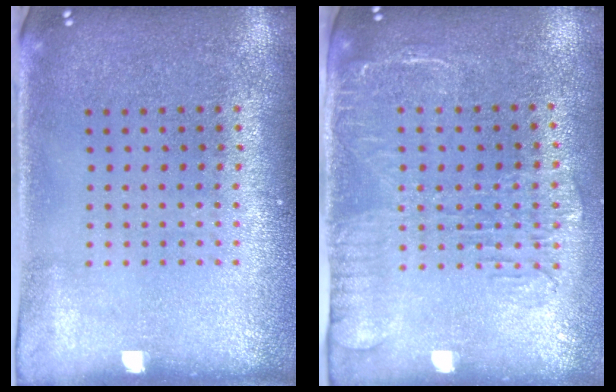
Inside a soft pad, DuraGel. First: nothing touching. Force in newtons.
{"total": 1.9, "press": 1.6, "slide": 1.0}